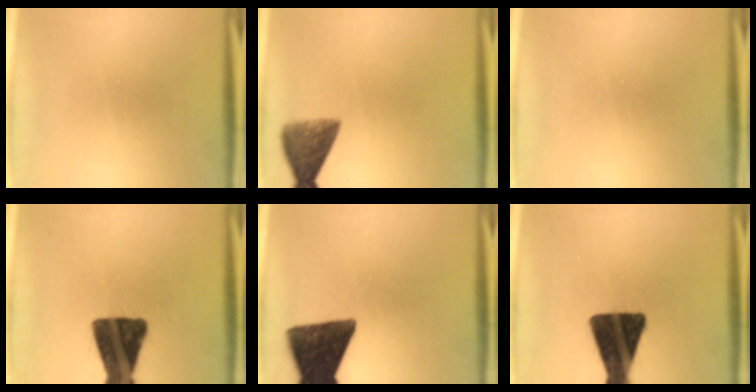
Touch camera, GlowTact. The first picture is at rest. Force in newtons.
{"total": 6.1}
{"total": 0.0}
{"total": 15.6}
{"total": 14.4}
{"total": 17.1}